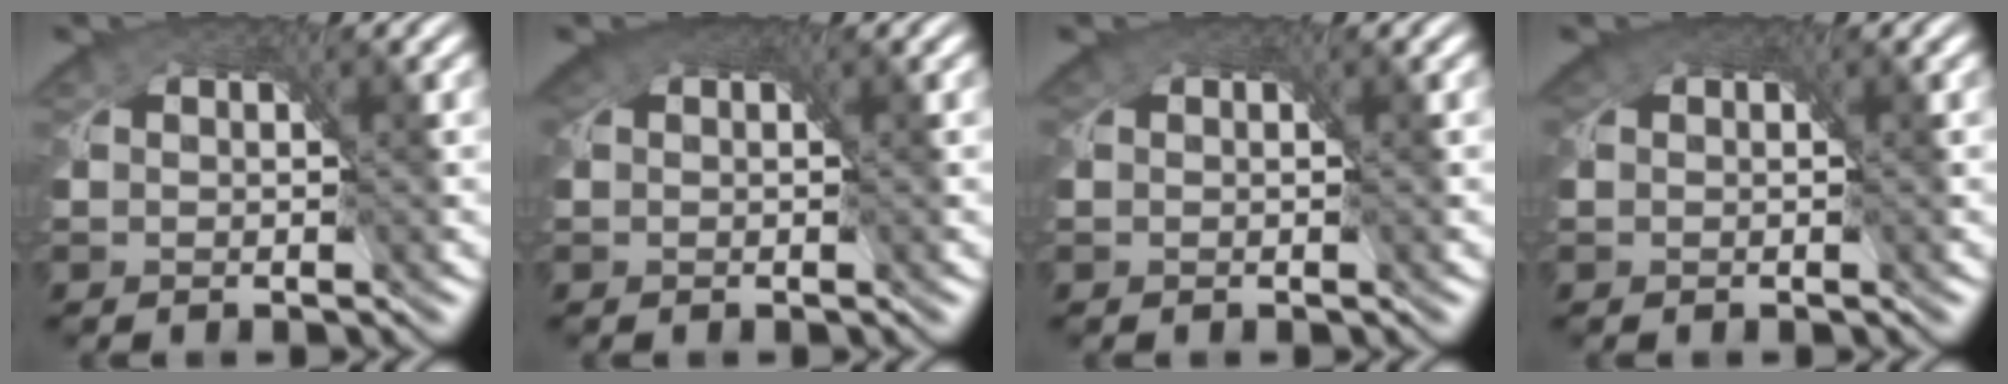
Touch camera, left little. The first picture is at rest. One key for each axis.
{"total": 2.6, "fx": 1.0, "fy": 1.9, "fz": 1.4, "tx": -0.025, "ty": -0.003, "tz": 0.012}
{"total": 0.8, "fx": 0.1, "fy": 0.8, "fz": 0.2, "tx": -0.005, "ty": -0.001, "tz": -0.002}
{"total": 1.9, "fx": 0.7, "fy": 1.6, "fz": 0.8, "tx": -0.019, "ty": 0.001, "tz": 0.005}